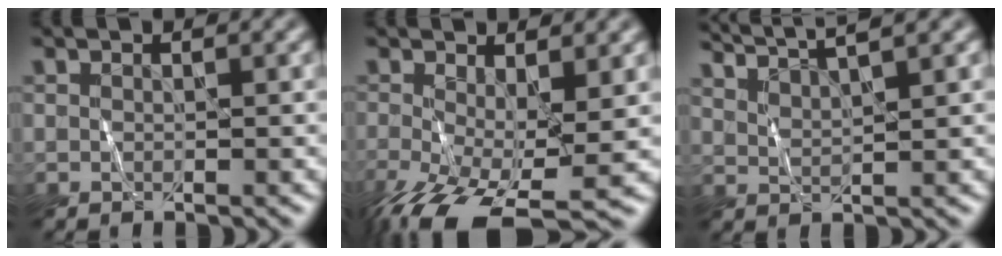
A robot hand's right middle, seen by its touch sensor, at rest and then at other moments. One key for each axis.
{"total": 8.6, "fx": -4.0, "fy": 2.9, "fz": 7.0, "tx": -0.154, "ty": -0.026, "tz": -0.069}
{"total": 6.1, "fx": 5.0, "fy": 1.2, "fz": 3.2, "tx": -0.043, "ty": 0.025, "tz": 0.055}